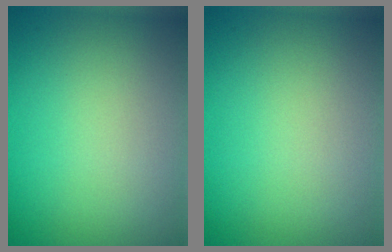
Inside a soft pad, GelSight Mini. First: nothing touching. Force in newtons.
{"total": 0.0}